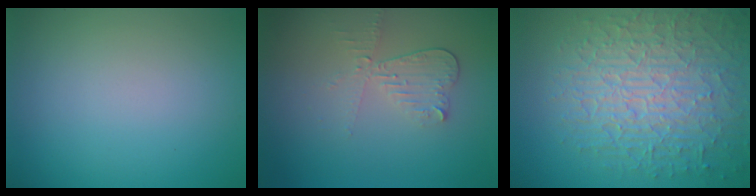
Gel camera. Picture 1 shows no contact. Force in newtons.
{"total": 2.3, "press": 2.1, "slide": 0.8}
{"total": 9.6, "press": 6.4, "slide": 7.1}